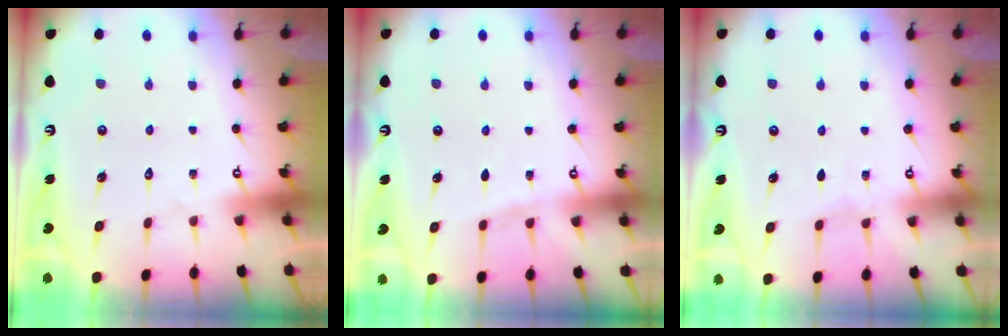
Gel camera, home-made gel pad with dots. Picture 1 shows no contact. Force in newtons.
{"total": 4.7, "press": 4.7, "slide": 0.6}
{"total": 2.1, "press": 2.1, "slide": 0.3}